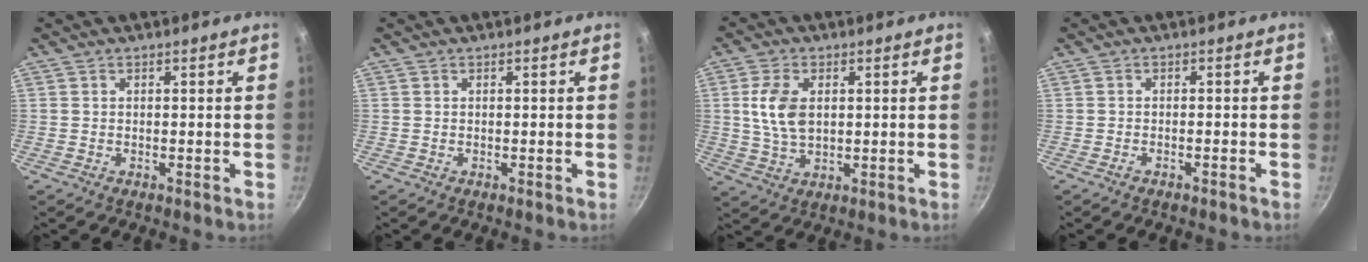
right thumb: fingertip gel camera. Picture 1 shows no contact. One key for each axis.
{"total": 0.0}
{"total": 8.2, "fx": 1.5, "fy": 4.9, "fz": 6.4, "tx": -0.118, "ty": -0.004, "tz": 0.030}
{"total": 0.8, "fx": -0.7, "fy": 0.0, "fz": 0.3, "tx": -0.020, "ty": 0.010, "tz": -0.012}